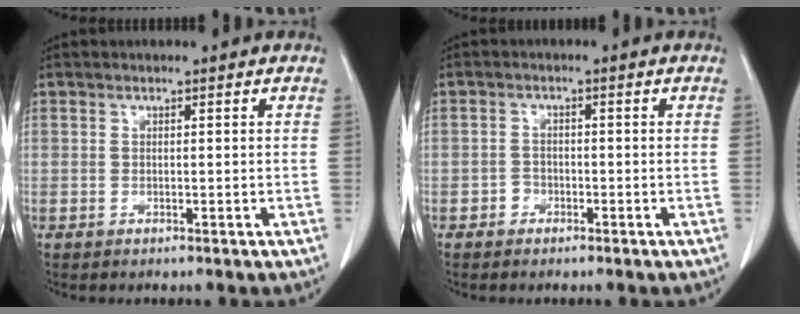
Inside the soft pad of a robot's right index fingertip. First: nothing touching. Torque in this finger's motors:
{"motor_torque": [-0.22, -0.12, -0.27, -0.12]}